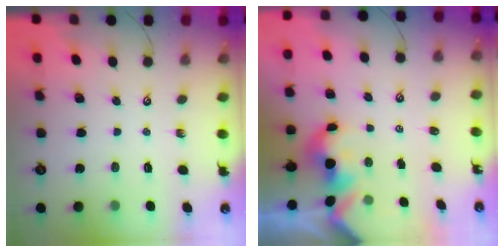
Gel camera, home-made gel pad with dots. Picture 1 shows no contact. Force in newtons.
{"total": 2.9, "press": 2.8, "slide": 0.6}